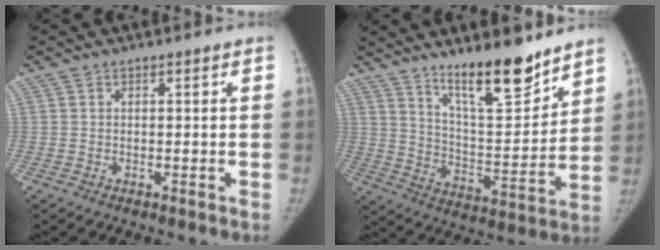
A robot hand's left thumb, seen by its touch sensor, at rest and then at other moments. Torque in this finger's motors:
{"motor_torque": [0.30, -0.47, 1.45, -1.32, 0.15]}